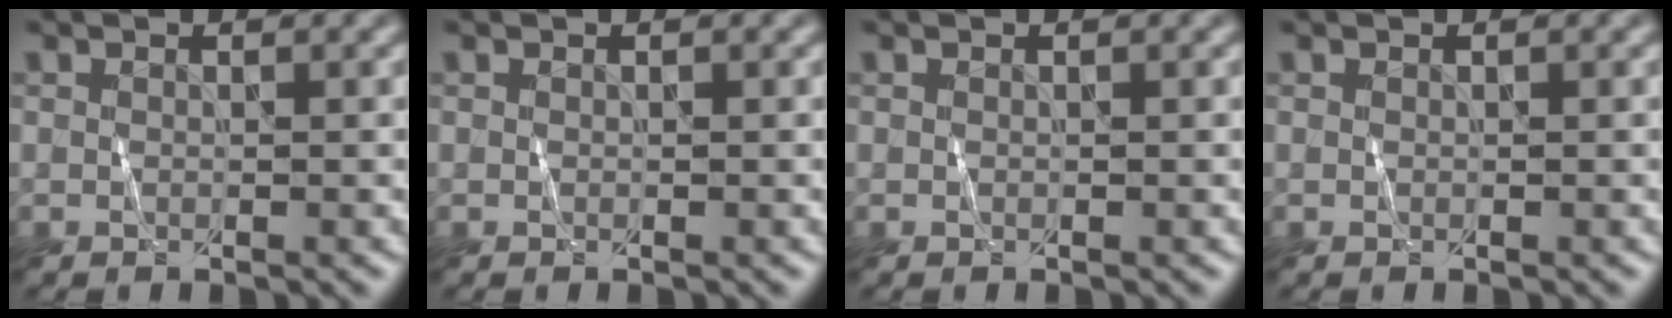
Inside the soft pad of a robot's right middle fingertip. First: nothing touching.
{"total": 0.0}
{"total": 0.0}
{"total": 0.0}